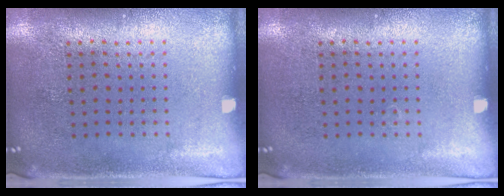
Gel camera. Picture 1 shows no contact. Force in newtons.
{"total": 0.0}